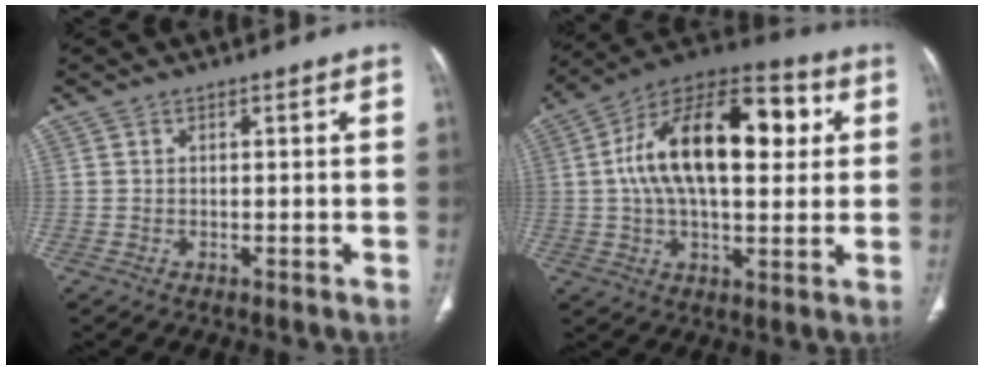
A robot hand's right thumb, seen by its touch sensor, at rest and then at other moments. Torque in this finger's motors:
{"motor_torque": [2.36, 2.65, 1.81, -0.26, 0.41]}